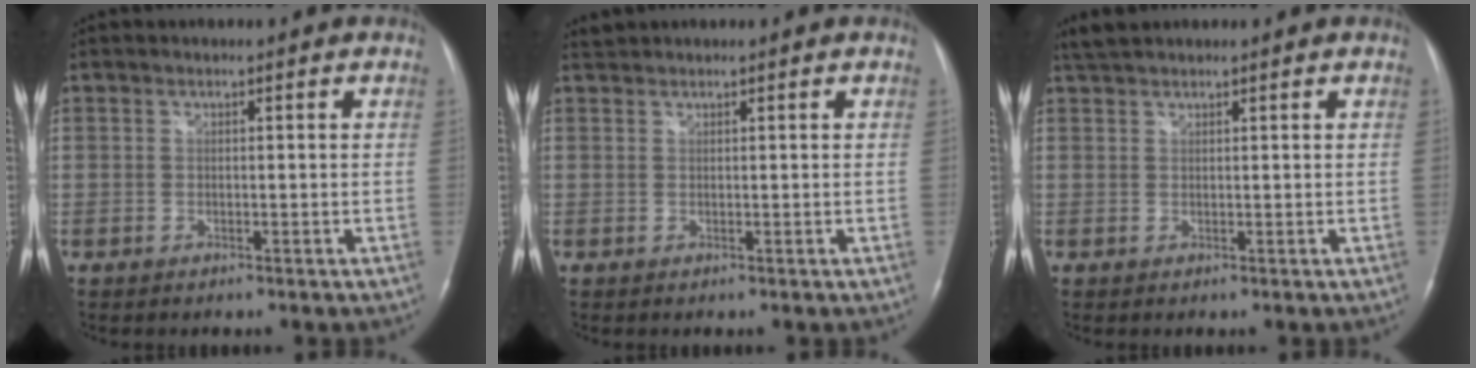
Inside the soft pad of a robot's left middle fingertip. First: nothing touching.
{"total": 0.9, "force": [0.9, 0.0, -0.2], "torque": [-0.002, 0.010, 0.023]}
{"total": 2.4, "force": [2.3, 0.4, 0.8], "torque": [-0.018, 0.015, 0.045]}